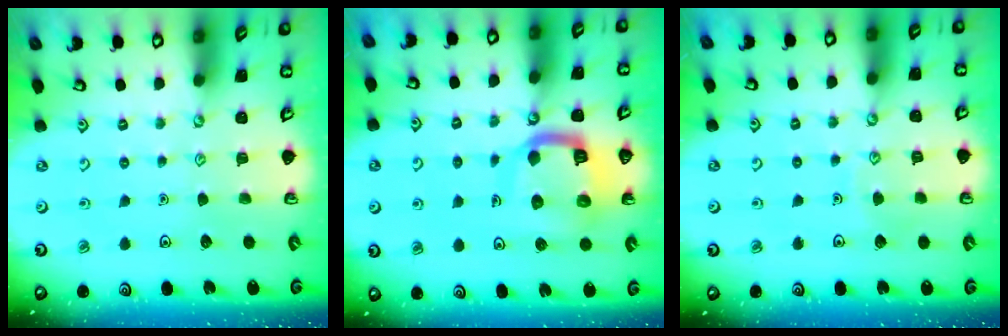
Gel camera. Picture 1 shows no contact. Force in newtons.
{"total": 12.4, "press": 12.3, "slide": 1.4}
{"total": 5.8, "press": 5.8, "slide": 0.6}